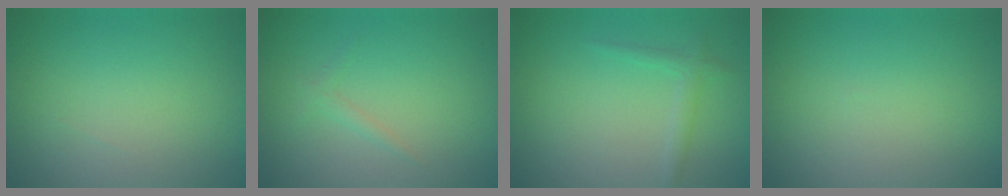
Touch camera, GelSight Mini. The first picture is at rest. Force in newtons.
{"total": 0.9, "press": 0.9, "slide": 0.0}
{"total": 1.3, "press": 1.3, "slide": 0.0}
{"total": 0.0}